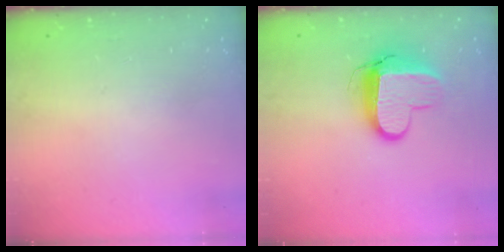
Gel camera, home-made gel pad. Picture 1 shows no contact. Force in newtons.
{"total": 10.3, "press": 10.3, "slide": 1.2}